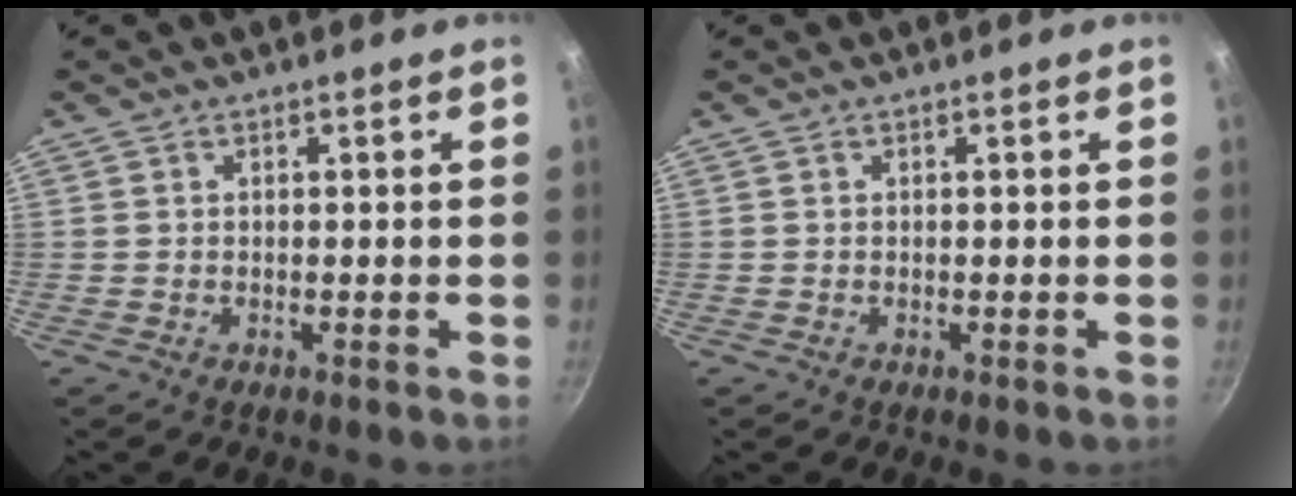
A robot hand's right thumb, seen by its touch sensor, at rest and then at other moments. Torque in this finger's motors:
{"motor_torque": [-0.11, 0.11, 0.00, 0.00, 0.00]}